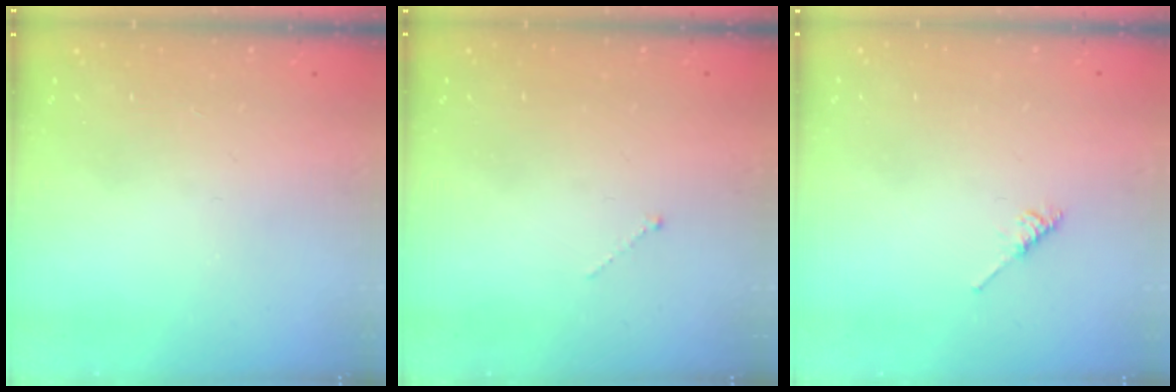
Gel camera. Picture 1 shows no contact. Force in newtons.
{"total": 0.0}
{"total": 3.3, "press": 3.2, "slide": 0.6}